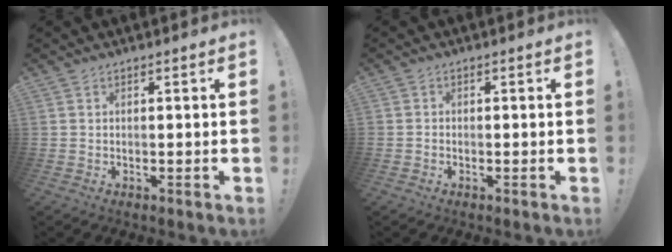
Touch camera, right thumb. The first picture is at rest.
{"total": 1.3, "force": [-0.8, 1.0, 0.1], "torque": [-0.003, 0.006, -0.014]}